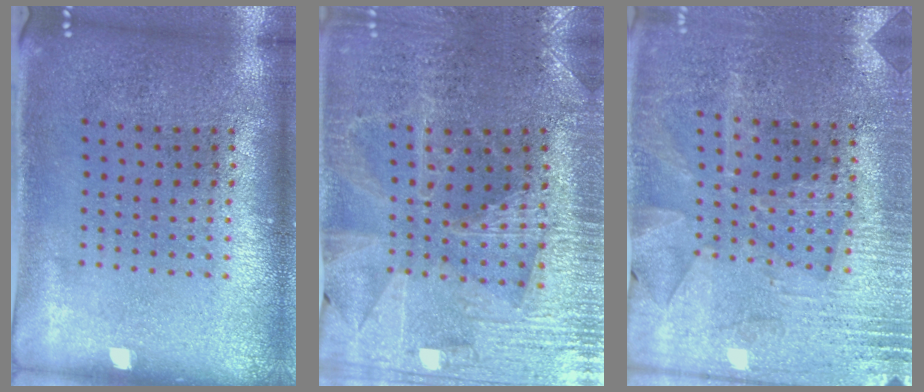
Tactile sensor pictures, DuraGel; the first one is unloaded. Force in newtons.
{"total": 3.0, "press": 2.9, "slide": 0.4}
{"total": 2.8, "press": 2.7, "slide": 0.6}